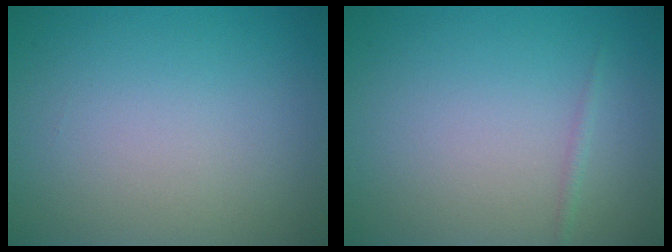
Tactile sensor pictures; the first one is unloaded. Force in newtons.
{"total": 0.6, "press": 0.6, "slide": 0.0}